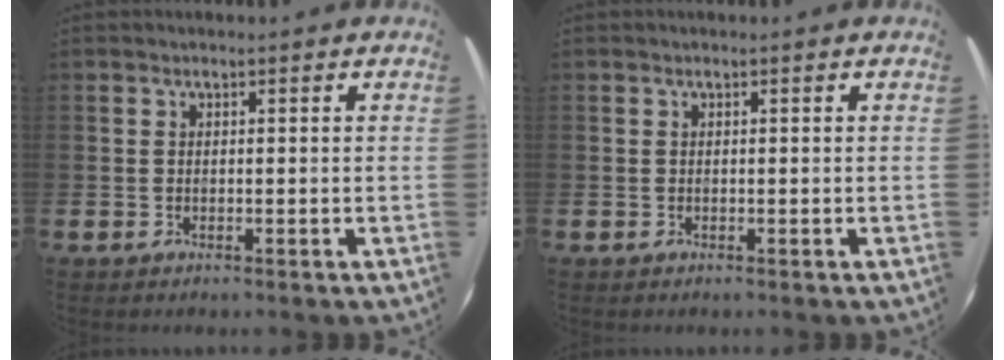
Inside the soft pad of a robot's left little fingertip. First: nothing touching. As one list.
[{"total": 0.0}]